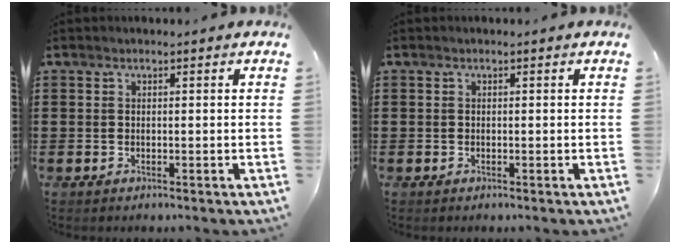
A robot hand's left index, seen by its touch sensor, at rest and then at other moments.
{"total": 0.0}